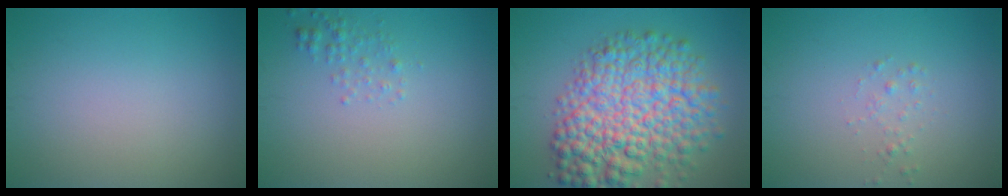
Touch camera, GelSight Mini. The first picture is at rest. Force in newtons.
{"total": 1.3, "press": 1.3, "slide": 0.1}
{"total": 10.4, "press": 10.4, "slide": 0.3}
{"total": 0.8, "press": 0.7, "slide": 0.1}